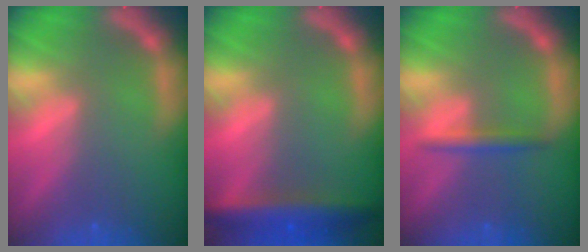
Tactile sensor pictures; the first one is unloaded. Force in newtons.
{"total": 5.5}
{"total": 1.9}